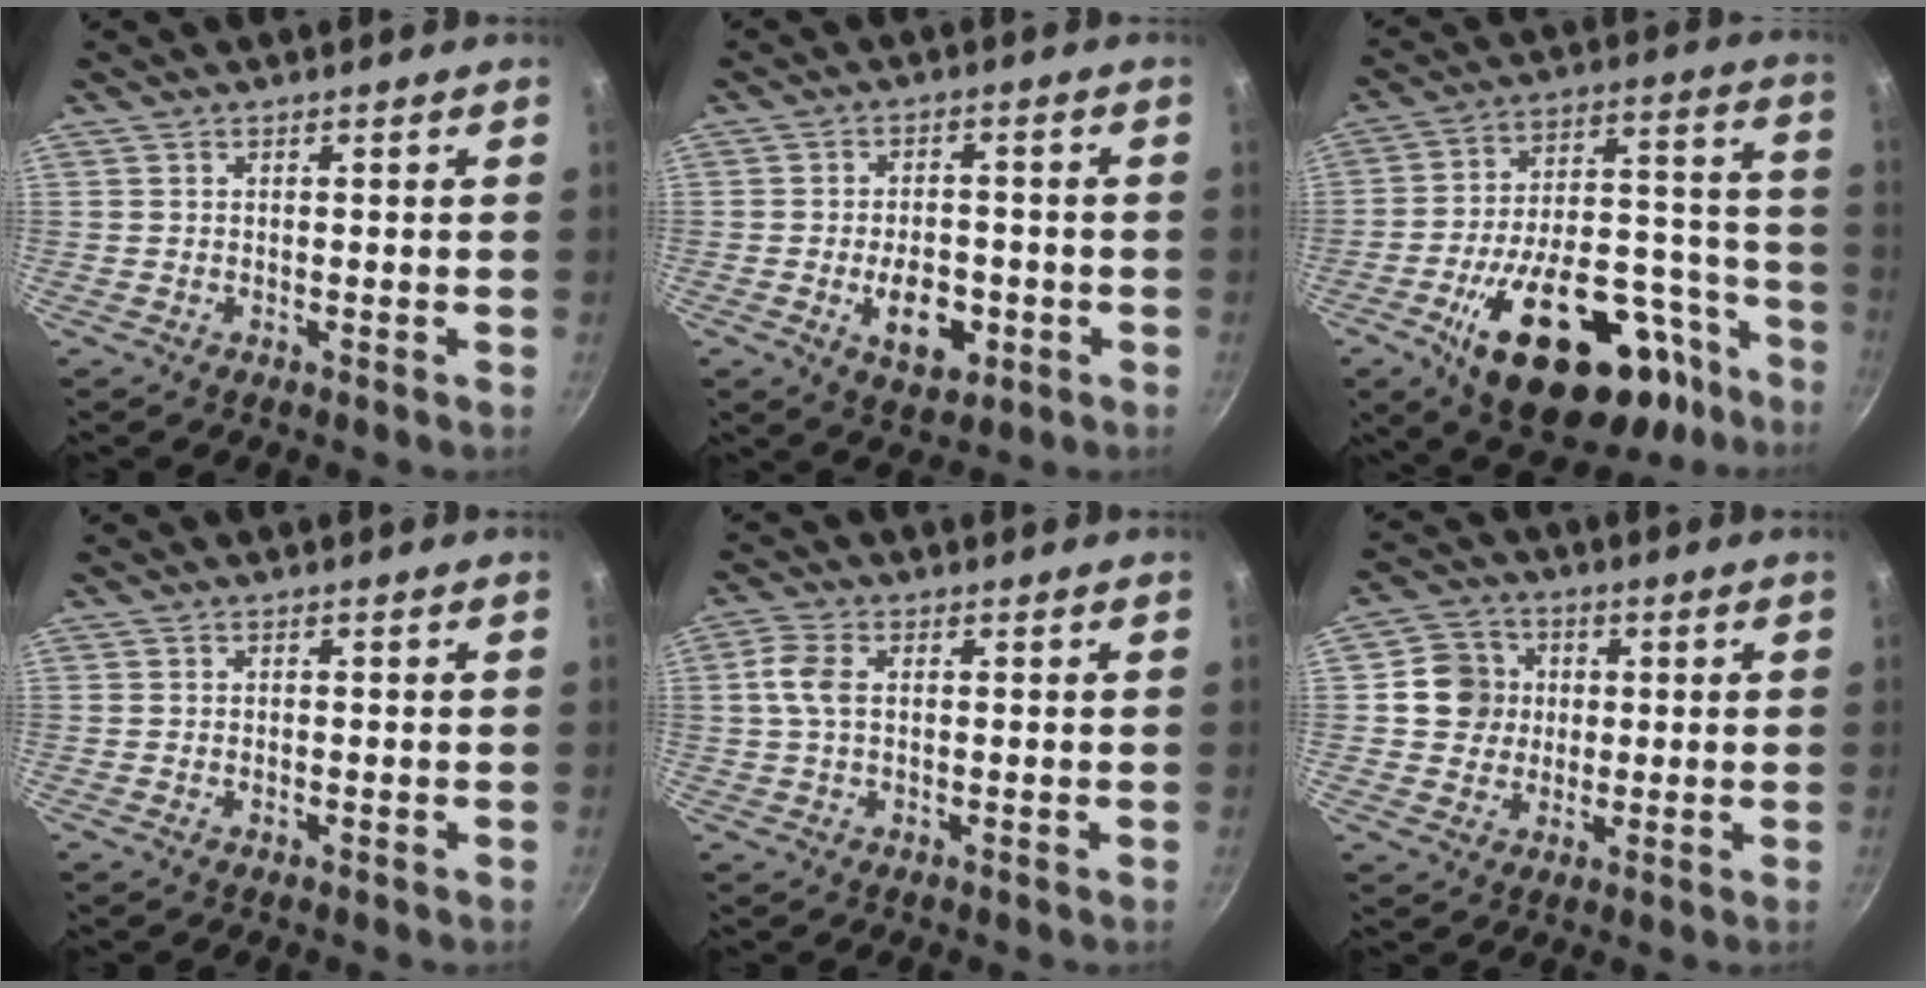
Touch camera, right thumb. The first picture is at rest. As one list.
[{"total": 9.0, "force": [-2.7, 5.6, 6.6], "torque": [-0.076, 0.008, -0.035]}, {"total": 31.3, "force": [-16.4, 15.8, 21.5], "torque": [-0.267, 0.097, -0.233]}, {"total": 0.7, "force": [-0.3, 0.4, 0.5], "torque": [-0.008, 0.002, -0.006]}, {"total": 4.7, "force": [0.6, 2.7, 3.7], "torque": [-0.084, 0.011, 0.007]}, {"total": 8.1, "force": [0.9, 7.6, 2.7], "torque": [-0.008, 0.012, 0.006]}]